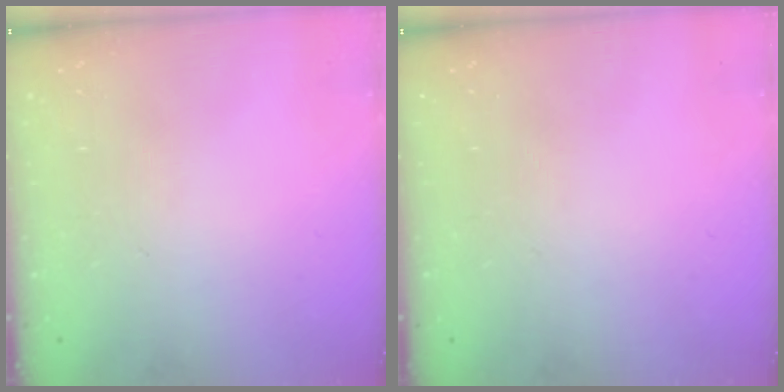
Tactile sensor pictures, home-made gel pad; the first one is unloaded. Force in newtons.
{"total": 0.0}